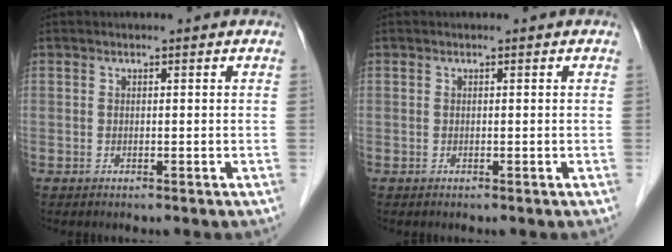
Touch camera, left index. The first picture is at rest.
{"total": 0.0}